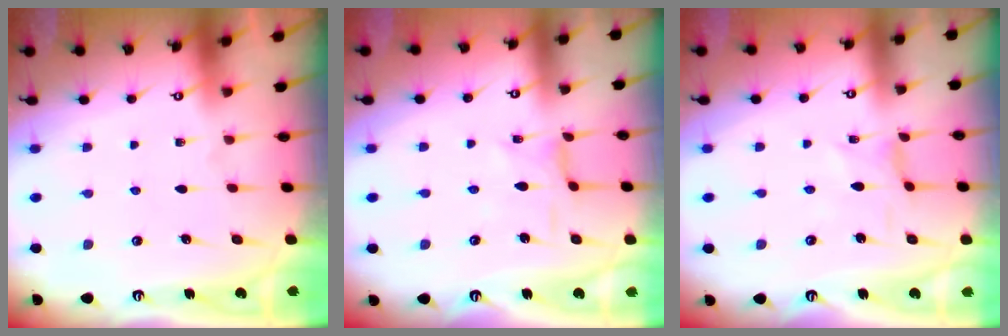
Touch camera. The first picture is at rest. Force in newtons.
{"total": 1.3, "press": 1.2, "slide": 0.1}
{"total": 0.6, "press": 0.6, "slide": 0.1}